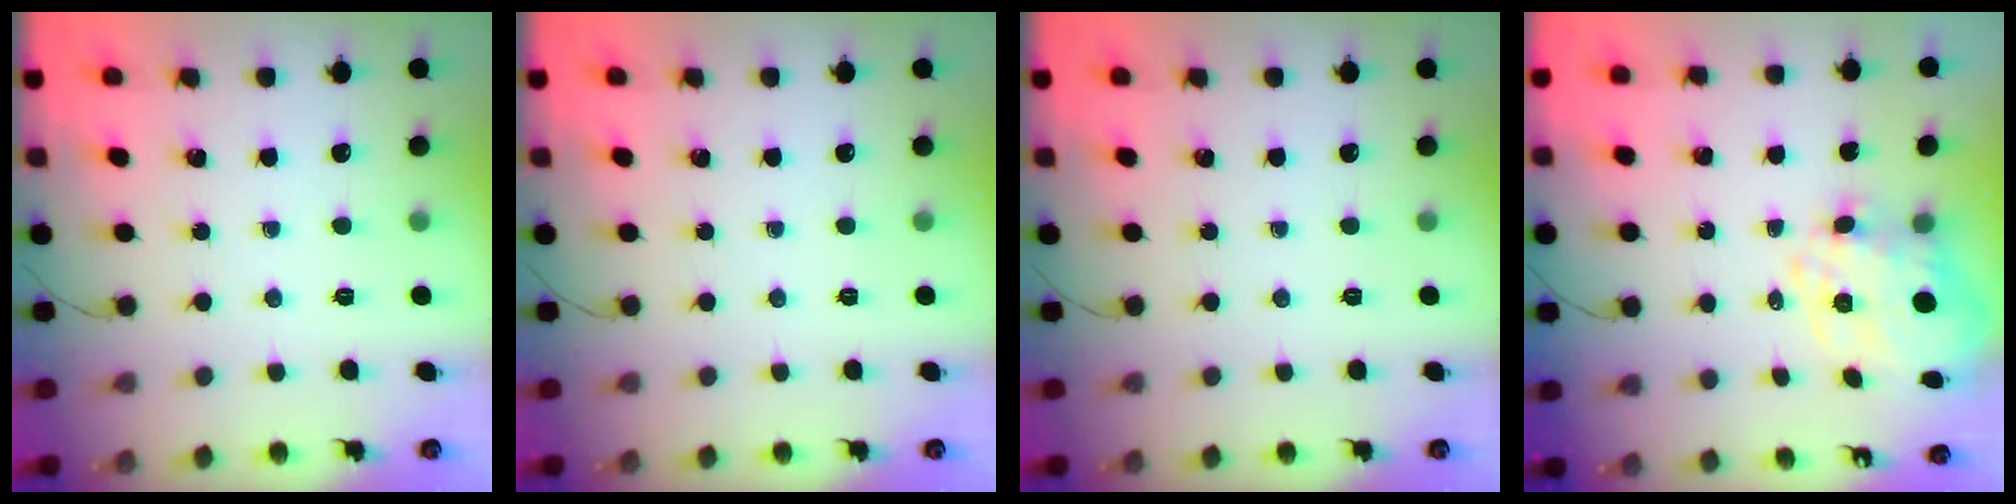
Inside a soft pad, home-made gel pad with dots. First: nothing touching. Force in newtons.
{"total": 0.0}
{"total": 0.0}
{"total": 4.0, "press": 3.1, "slide": 2.5}